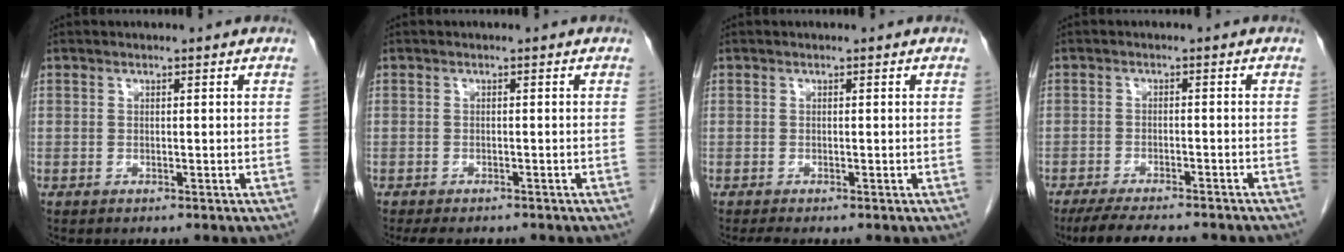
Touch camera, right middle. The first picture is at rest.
{"total": 5.0, "force": [-4.2, 1.7, 2.1], "torque": [-0.024, -0.006, -0.058]}
{"total": 0.8, "force": [-0.6, -0.1, 0.4], "torque": [-0.013, -0.004, -0.012]}
{"total": 11.1, "force": [-9.7, 1.6, 5.1], "torque": [-0.074, -0.016, -0.138]}